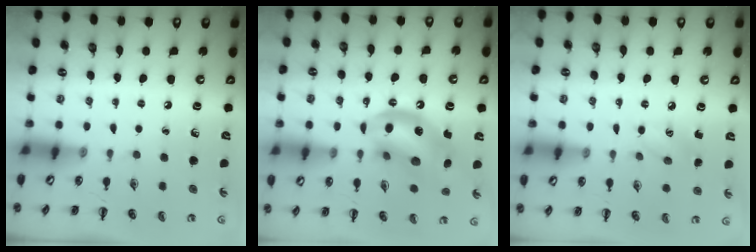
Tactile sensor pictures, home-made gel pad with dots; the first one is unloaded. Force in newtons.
{"total": 15.6, "press": 15.4, "slide": 2.9}
{"total": 5.5, "press": 5.3, "slide": 1.4}